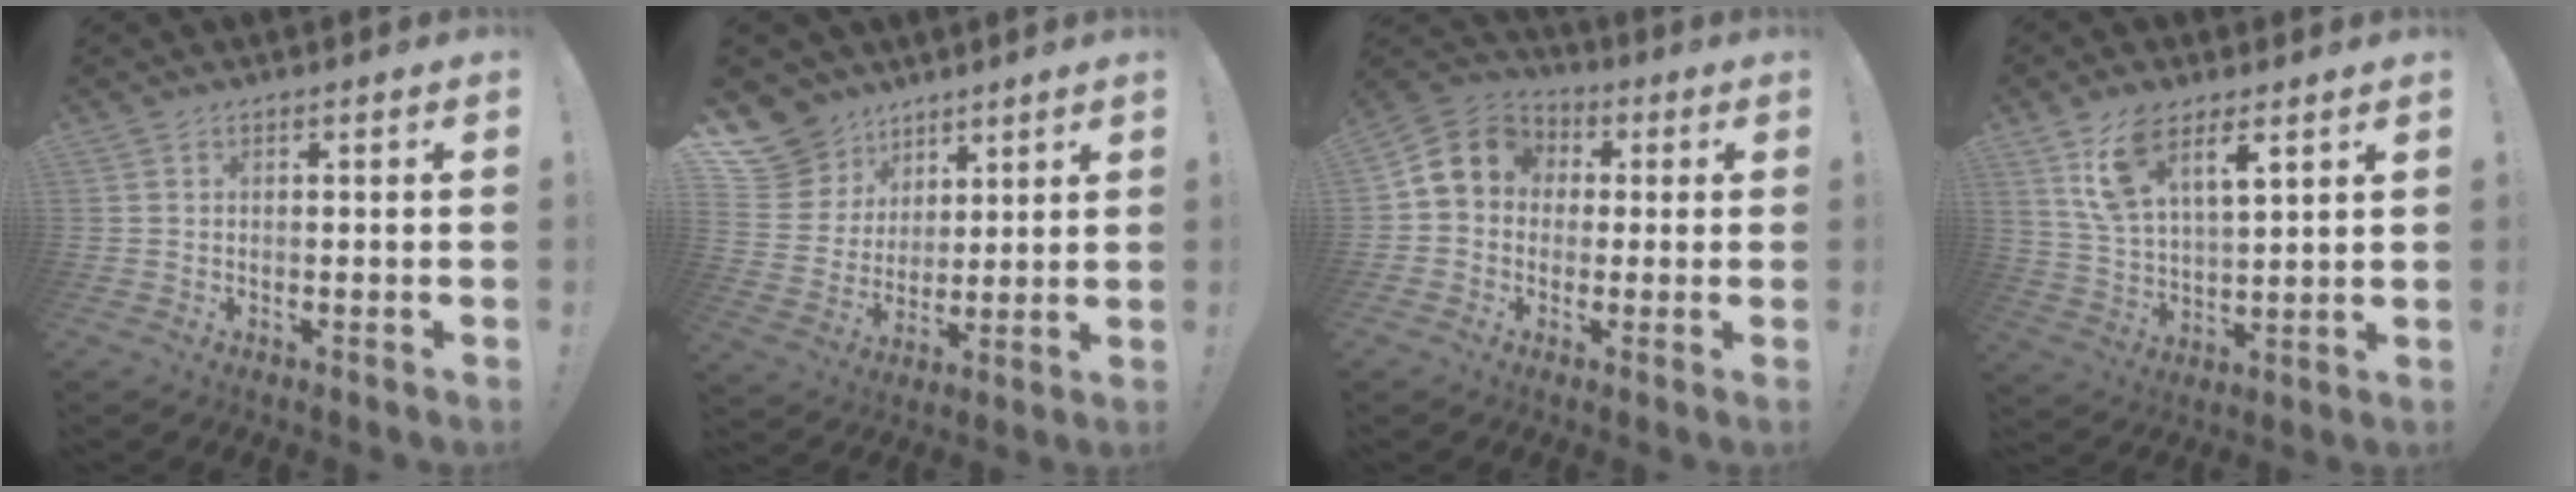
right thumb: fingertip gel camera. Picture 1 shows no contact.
{"total": 11.5, "force": [7.2, 8.8, 1.9], "torque": [-0.042, -0.054, 0.152]}
{"total": 9.8, "force": [1.4, 8.5, 4.7], "torque": [-0.077, 0.010, 0.033]}
{"total": 11.9, "force": [7.7, 5.1, 7.5], "torque": [-0.135, -0.031, 0.143]}